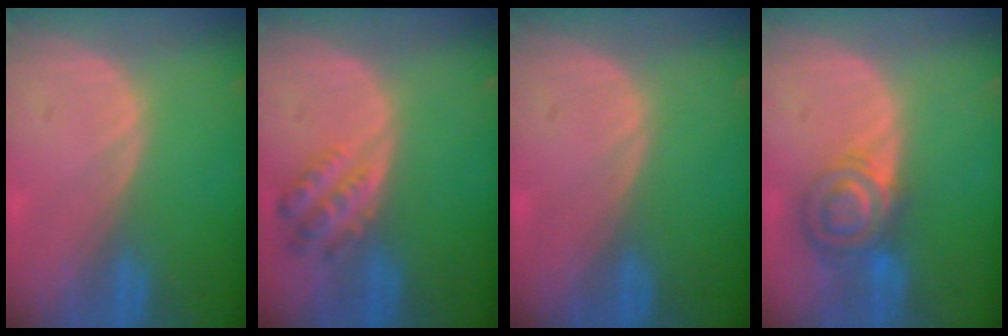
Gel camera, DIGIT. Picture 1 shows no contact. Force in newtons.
{"total": 4.5, "press": 4.5, "slide": 0.6}
{"total": 0.0}
{"total": 7.4, "press": 6.3, "slide": 3.9}